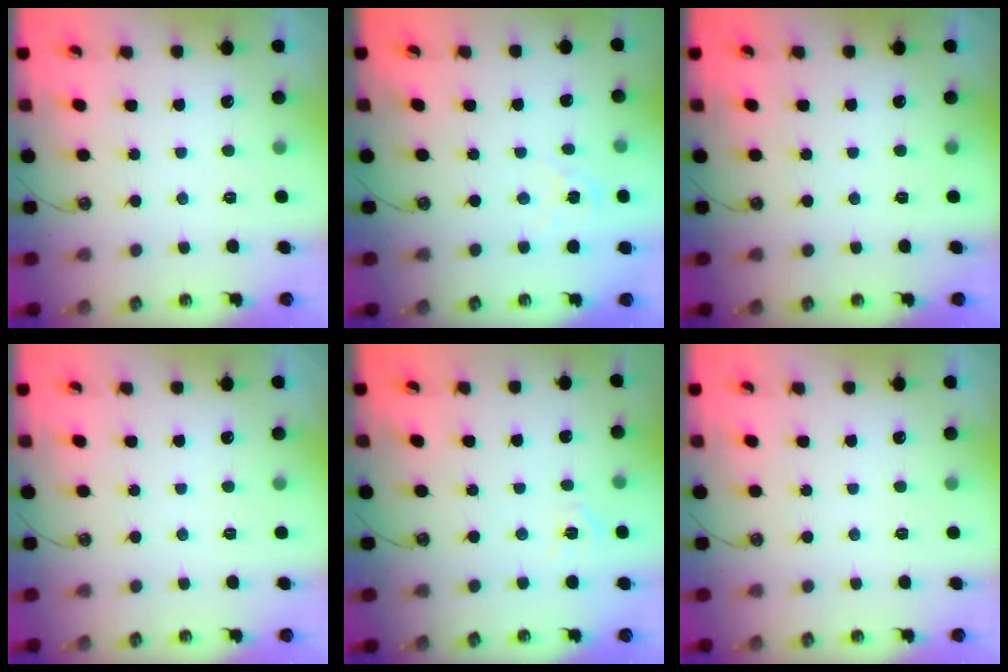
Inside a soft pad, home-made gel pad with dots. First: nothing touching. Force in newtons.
{"total": 2.4, "press": 2.4, "slide": 0.2}
{"total": 0.0}
{"total": 0.0}
{"total": 2.9, "press": 2.9, "slide": 0.4}
{"total": 0.0}